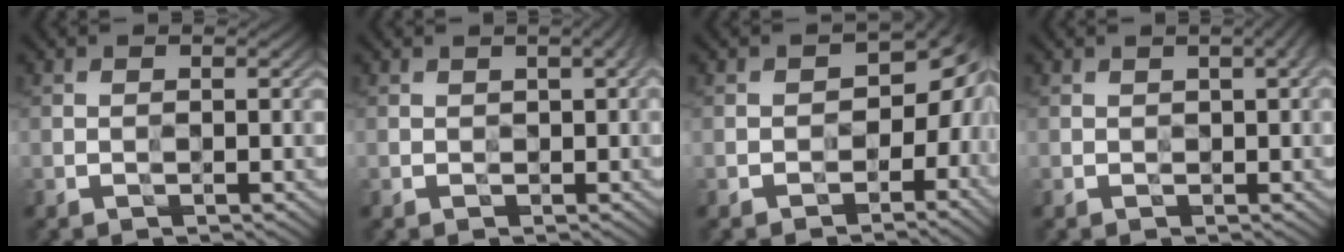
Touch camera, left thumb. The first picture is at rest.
{"total": 1.0, "force": [0.1, 0.5, 0.9], "torque": [-0.007, -0.001, 0.005]}
{"total": 7.7, "force": [-2.6, 5.4, 4.8], "torque": [-0.021, -0.023, -0.038]}
{"total": 1.3, "force": [0.3, 0.6, 1.1], "torque": [-0.007, 0.000, 0.008]}